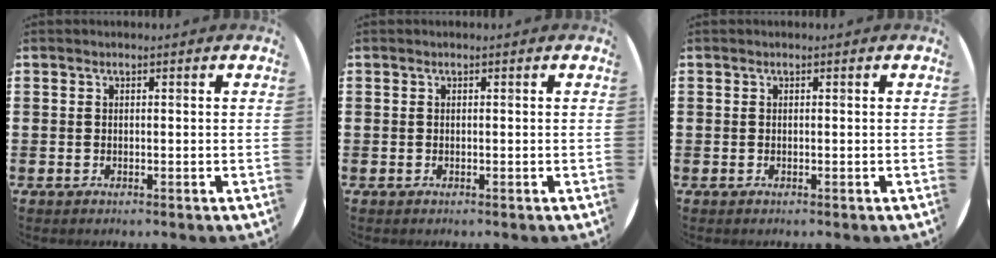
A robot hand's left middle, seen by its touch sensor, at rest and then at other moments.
{"total": 0.0}
{"total": 0.0}